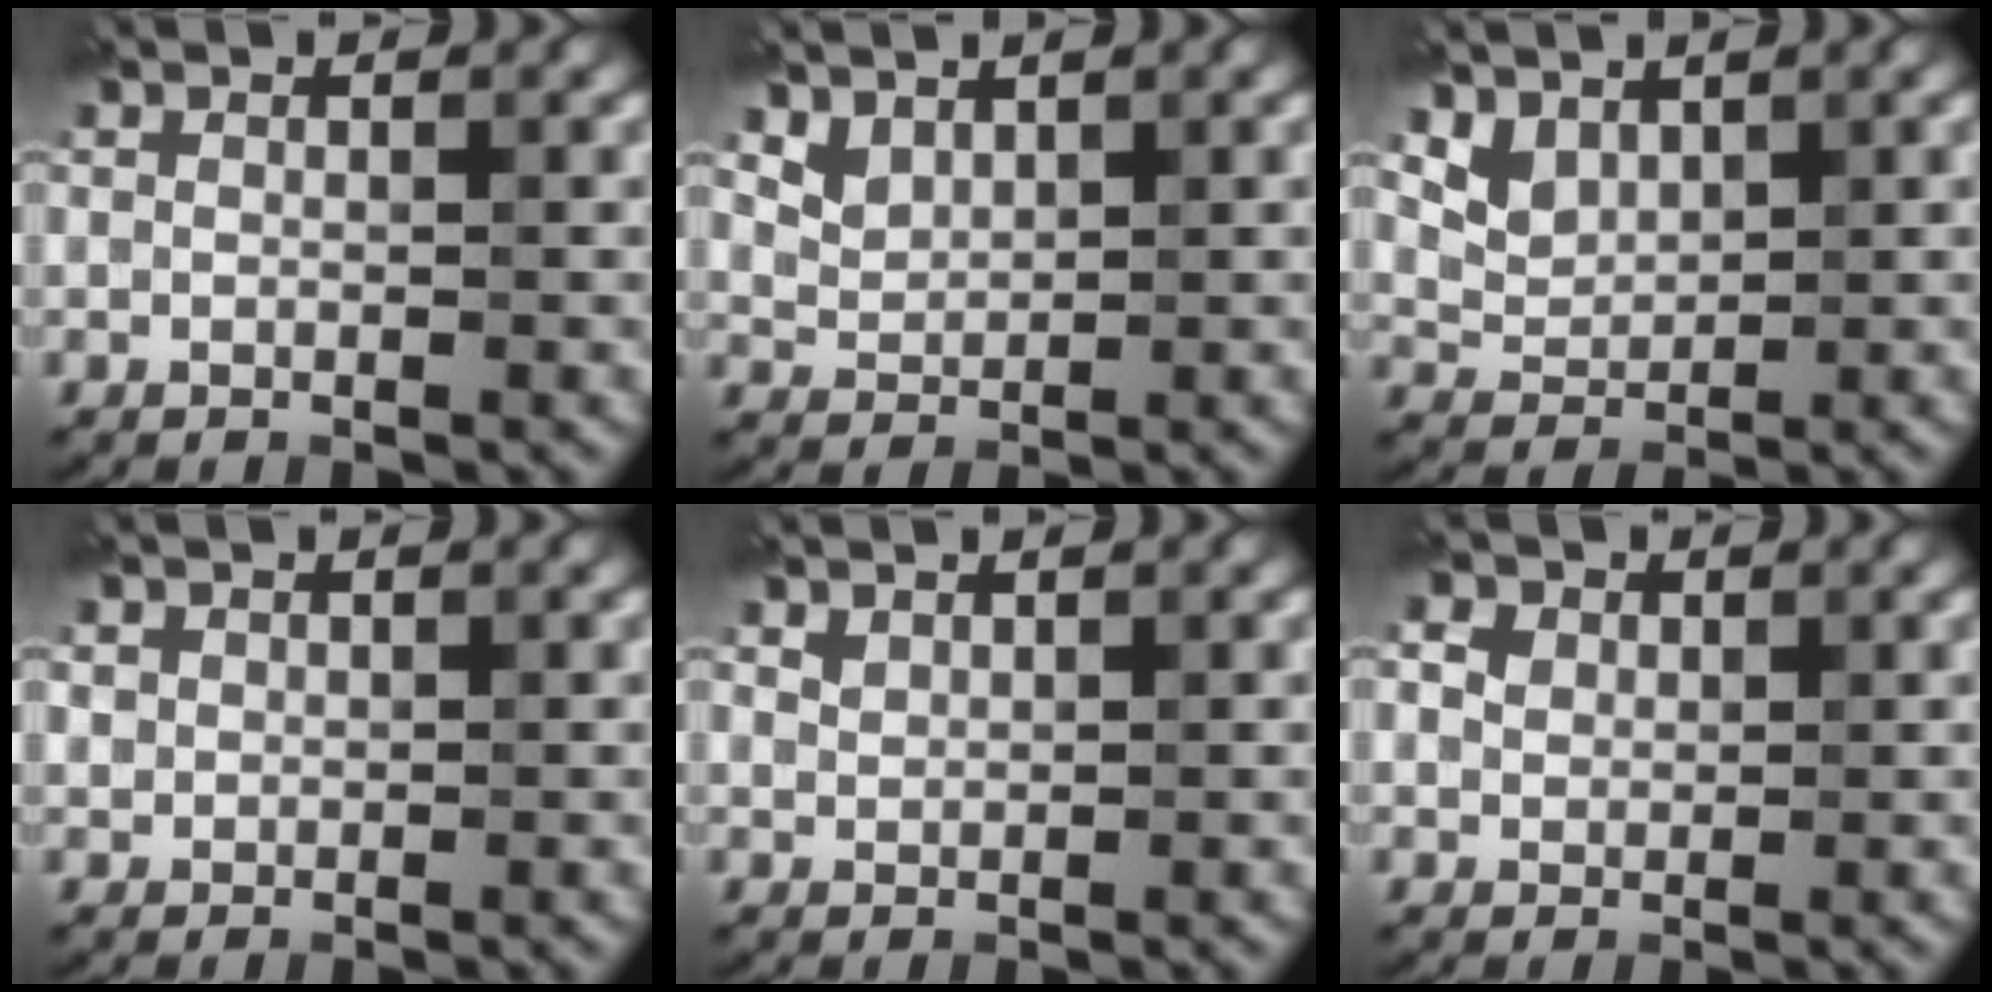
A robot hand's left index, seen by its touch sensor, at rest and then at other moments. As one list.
[{"total": 2.2, "force": [2.0, 1.0, 0.0], "torque": [-0.011, -0.002, 0.049]}, {"total": 2.8, "force": [2.3, 1.5, 0.3], "torque": [-0.020, -0.011, 0.065]}, {"total": 1.1, "force": [0.6, 0.8, -0.4], "torque": [0.010, 0.008, 0.008]}, {"total": 1.1, "force": [1.0, 0.2, -0.3], "torque": [-0.001, 0.005, 0.022]}, {"total": 6.6, "force": [3.6, 4.7, 2.9], "torque": [-0.057, 0.043, 0.023]}]